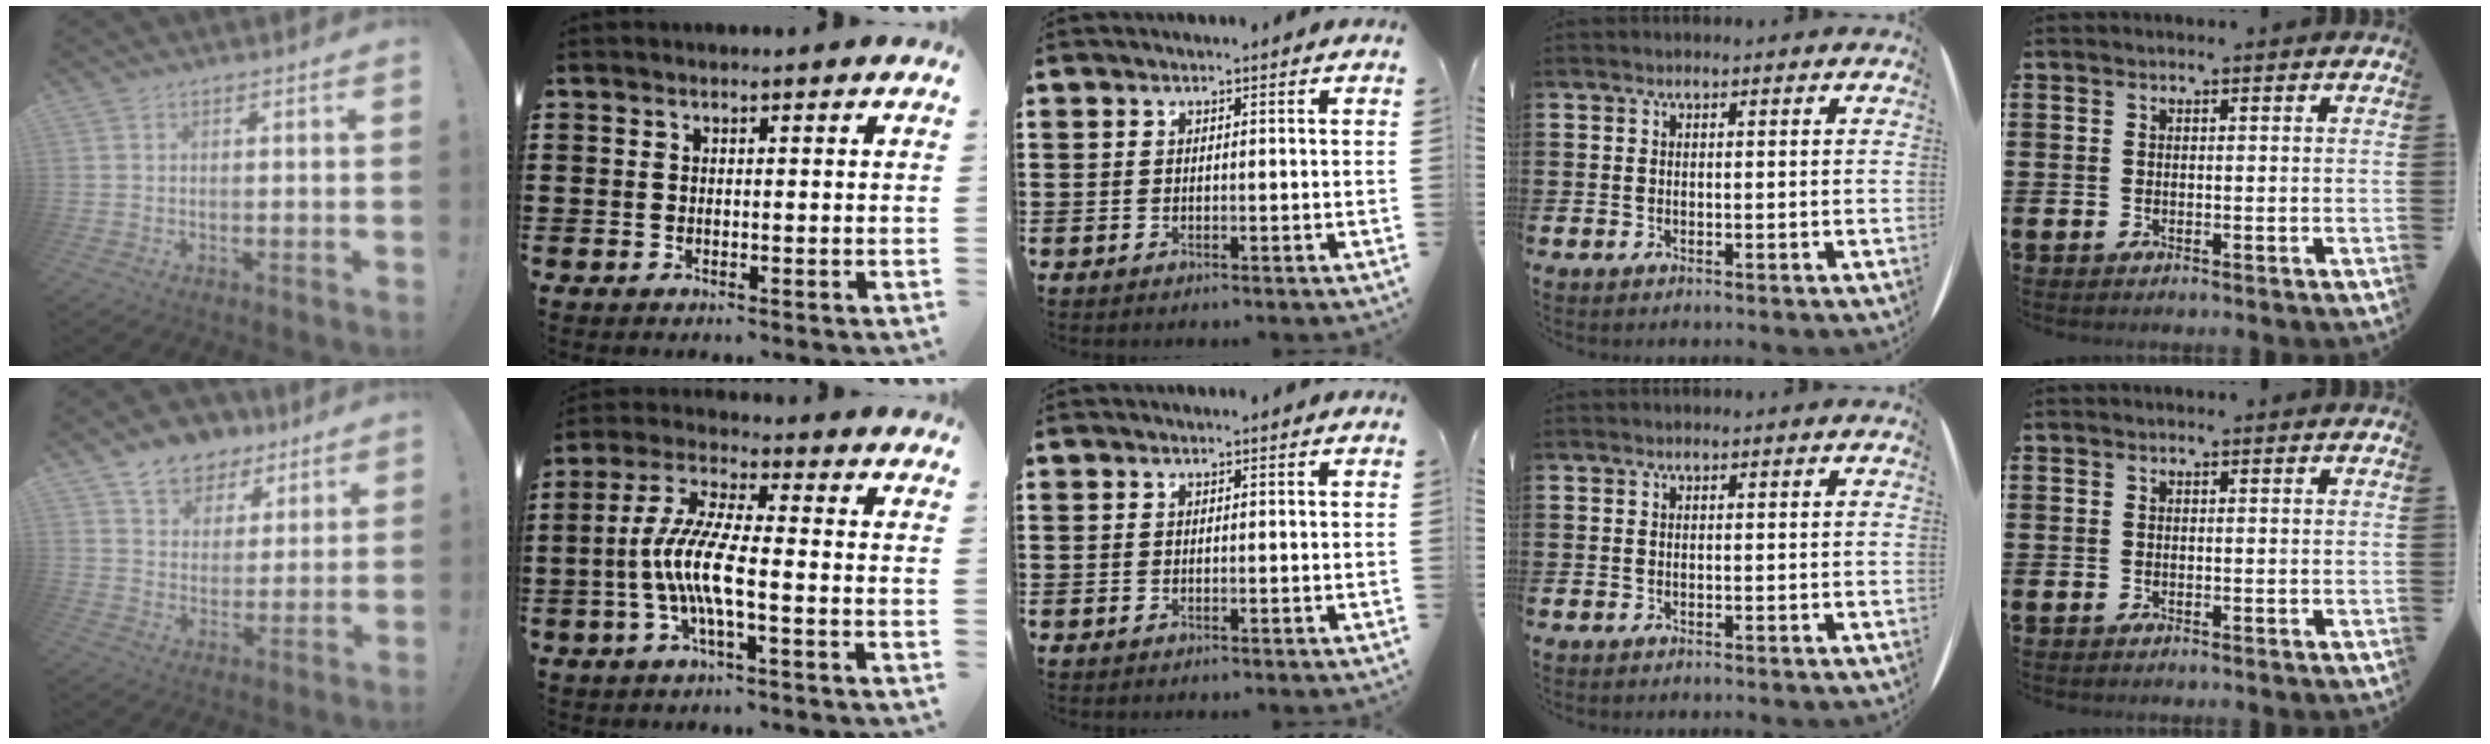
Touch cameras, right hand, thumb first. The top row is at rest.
{"thumb": {"total": 9.4, "force": [7.0, 6.1, 1.8], "torque": [-0.032, -0.050, 0.136]}, "index": {"total": 8.6, "force": [-2.5, 1.6, 8.1], "torque": [-0.187, -0.017, -0.056]}}